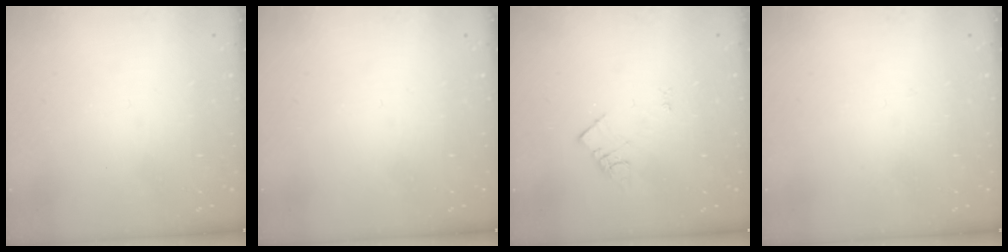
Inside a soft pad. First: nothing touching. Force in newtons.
{"total": 0.0}
{"total": 4.5, "press": 4.5, "slide": 0.5}
{"total": 2.8, "press": 2.8, "slide": 0.4}